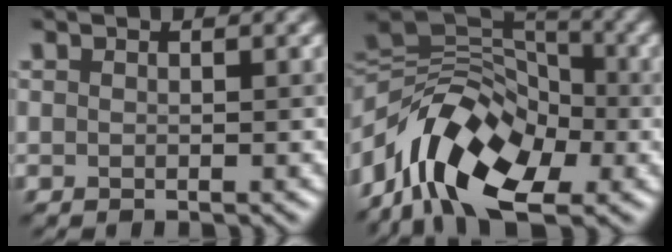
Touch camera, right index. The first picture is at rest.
{"total": 12.7, "force": [-5.3, 7.7, 8.5], "torque": [-0.153, 0.015, -0.110]}